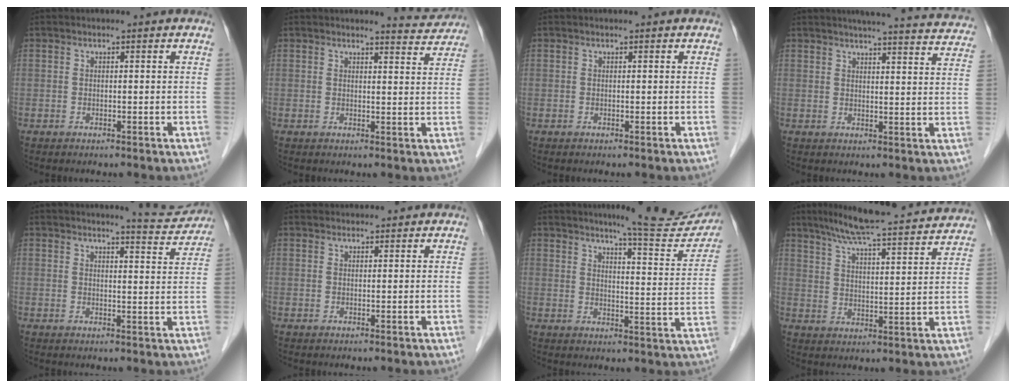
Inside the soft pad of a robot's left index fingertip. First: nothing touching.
{"total": 3.9, "force": [3.9, 0.3, 0.0], "torque": [-0.005, -0.020, 0.034]}
{"total": 0.0}
{"total": 20.2, "force": [19.0, 1.5, 6.8], "torque": [-0.081, -0.029, 0.212]}
{"total": 5.8, "force": [5.7, 0.0, 0.7], "torque": [-0.020, -0.020, 0.063]}
{"total": 4.1, "force": [4.0, 0.7, 0.5], "torque": [-0.008, 0.037, 0.058]}
{"total": 14.3, "force": [13.0, 1.0, 5.9], "torque": [-0.063, -0.040, 0.151]}
{"total": 20.8, "force": [18.6, 1.6, 9.1], "torque": [-0.143, 0.008, 0.252]}